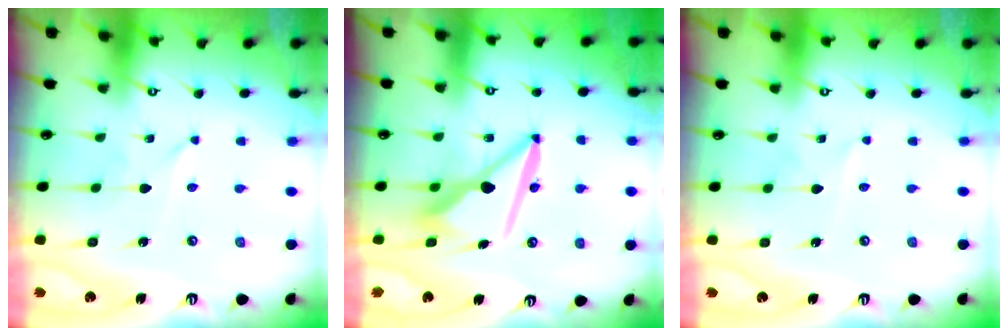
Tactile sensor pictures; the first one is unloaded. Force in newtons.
{"total": 10.4, "press": 10.4, "slide": 1.1}
{"total": 1.5, "press": 1.5, "slide": 0.2}